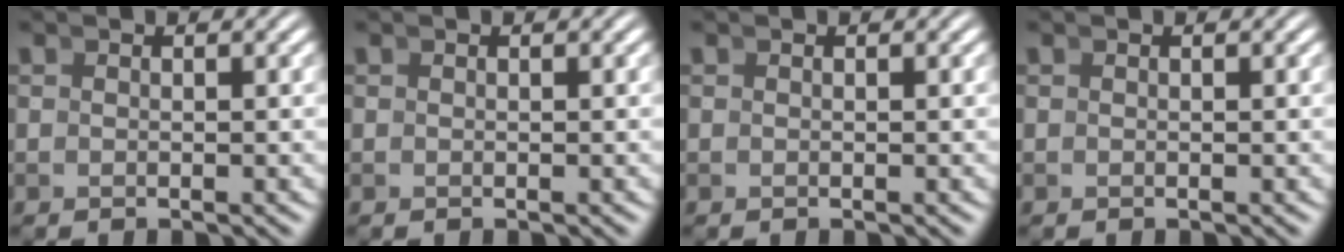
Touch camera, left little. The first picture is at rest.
{"total": 0.0}
{"total": 0.0}
{"total": 0.0}